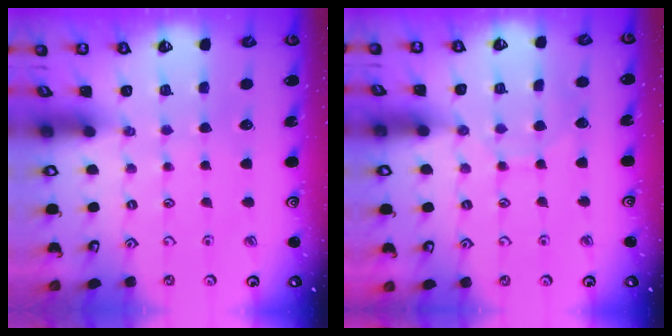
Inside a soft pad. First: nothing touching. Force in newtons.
{"total": 5.1, "press": 5.1, "slide": 0.4}